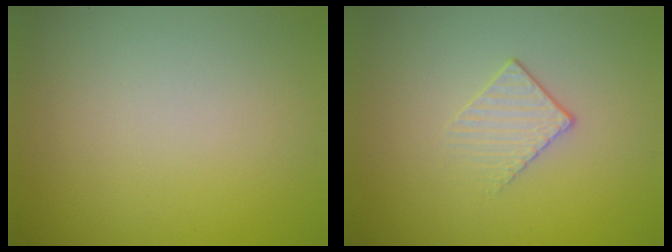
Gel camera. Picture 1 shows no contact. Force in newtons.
{"total": 1.5, "press": 0.9, "slide": 1.2}